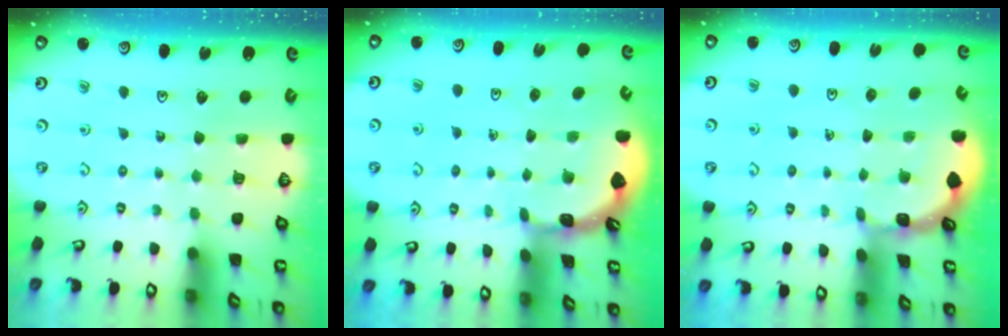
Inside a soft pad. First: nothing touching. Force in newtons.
{"total": 1.6, "press": 1.6, "slide": 0.1}
{"total": 1.1, "press": 1.1, "slide": 0.1}